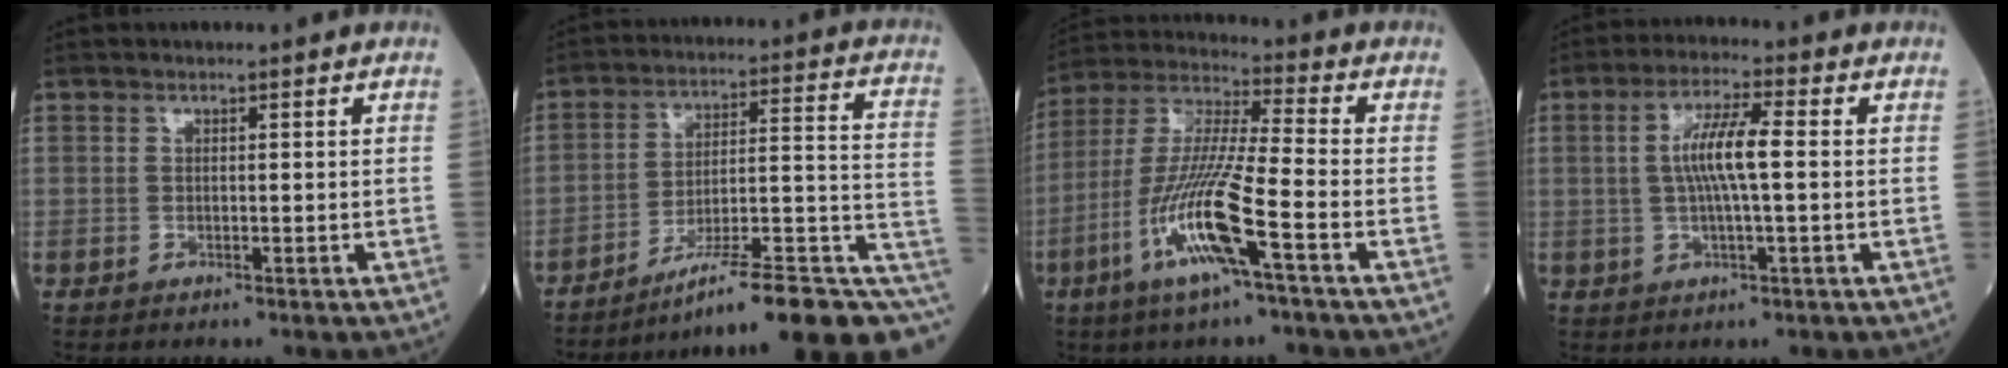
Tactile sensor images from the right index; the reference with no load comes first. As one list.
[{"total": 19.2, "force": [-15.7, 0.2, 11.0], "torque": [-0.089, 0.029, -0.229]}, {"total": 14.0, "force": [-5.7, 0.1, 12.8], "torque": [-0.267, -0.010, -0.115]}, {"total": 7.1, "force": [0.4, 0.5, 7.0], "torque": [-0.140, 0.007, 0.004]}]